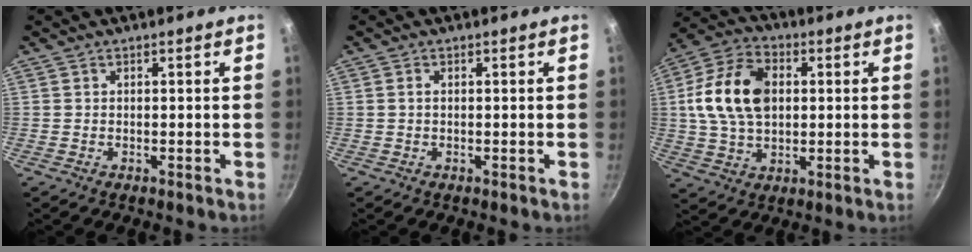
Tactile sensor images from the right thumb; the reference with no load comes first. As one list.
[{"total": 0.9, "force": [0.1, 0.6, 0.7], "torque": [-0.013, 0.003, 0.001]}, {"total": 15.6, "force": [2.1, 10.5, 11.4], "torque": [-0.194, 0.012, 0.028]}]